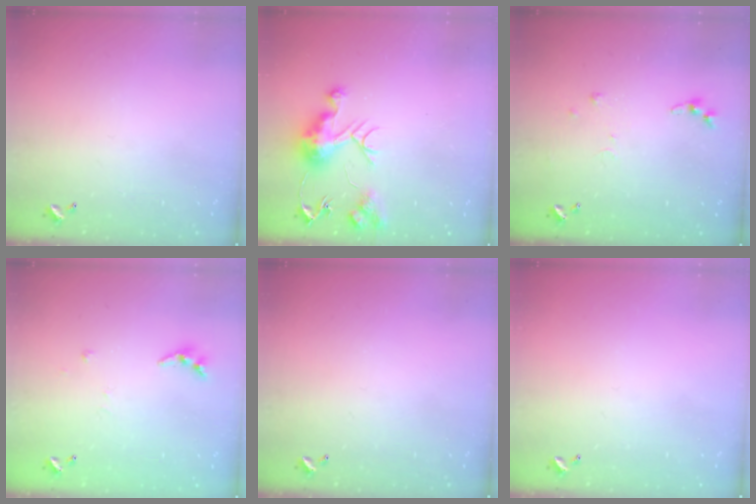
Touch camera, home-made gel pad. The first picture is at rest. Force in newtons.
{"total": 10.6, "press": 10.6, "slide": 0.9}
{"total": 5.1, "press": 5.0, "slide": 0.8}
{"total": 4.4, "press": 4.4, "slide": 0.3}
{"total": 0.0}
{"total": 0.0}